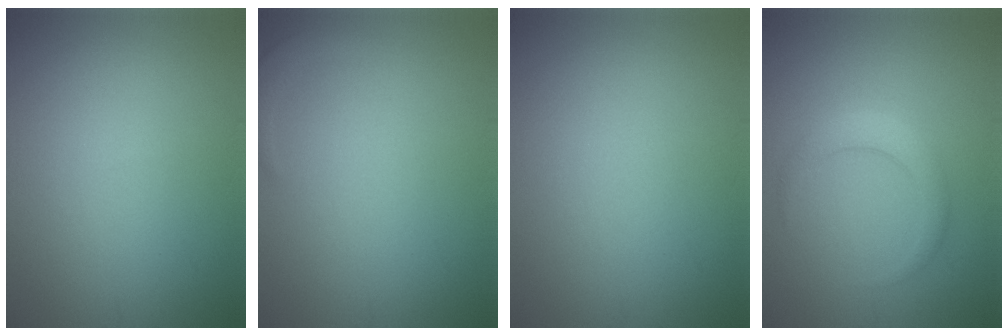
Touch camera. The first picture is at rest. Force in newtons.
{"total": 1.6, "press": 1.6, "slide": 0.3}
{"total": 0.0}
{"total": 2.4, "press": 2.4, "slide": 0.0}